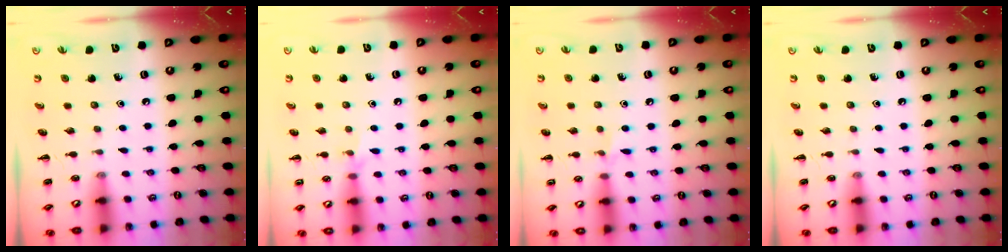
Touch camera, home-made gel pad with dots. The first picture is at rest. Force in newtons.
{"total": 5.1, "press": 5.0, "slide": 1.1}
{"total": 3.6, "press": 3.5, "slide": 1.1}
{"total": 0.0}